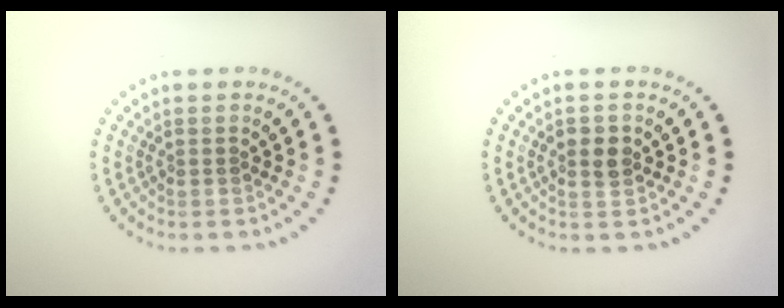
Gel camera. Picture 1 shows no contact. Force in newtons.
{"total": 1.7, "press": 1.6, "slide": 0.3}